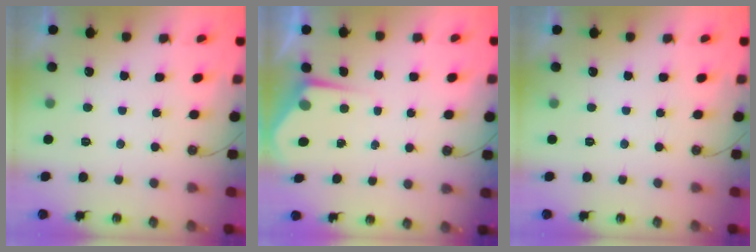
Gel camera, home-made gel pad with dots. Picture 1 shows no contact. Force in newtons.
{"total": 3.8, "press": 3.8, "slide": 0.5}
{"total": 0.0}